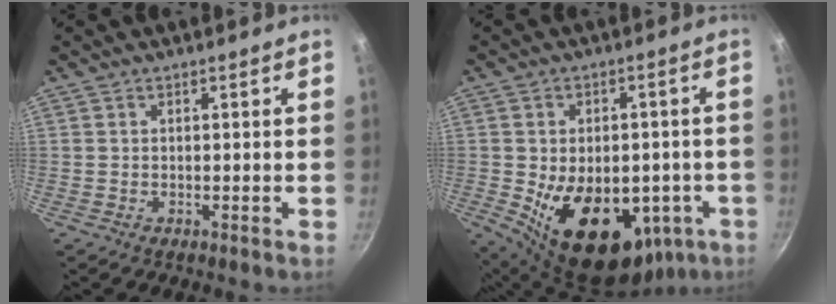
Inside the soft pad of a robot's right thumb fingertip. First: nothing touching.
{"total": 21.1, "force": [-5.6, 13.7, 15.0], "torque": [-0.203, 0.004, -0.055]}